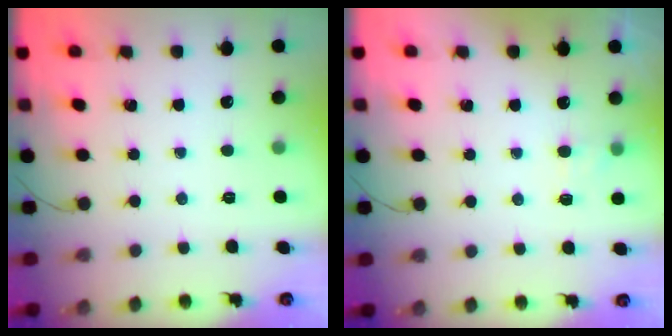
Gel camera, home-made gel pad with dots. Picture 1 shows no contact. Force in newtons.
{"total": 5.9, "press": 5.7, "slide": 1.6}